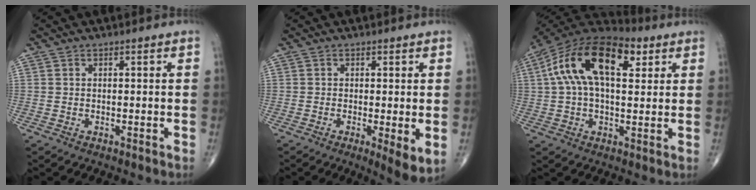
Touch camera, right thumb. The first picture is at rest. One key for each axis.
{"total": 5.0, "fx": -0.8, "fy": 1.2, "fz": 4.8, "tx": -0.080, "ty": -0.018, "tz": -0.016}
{"total": 18.8, "fx": 5.7, "fy": 9.7, "fz": 15.0, "tx": -0.269, "ty": 0.029, "tz": 0.087}